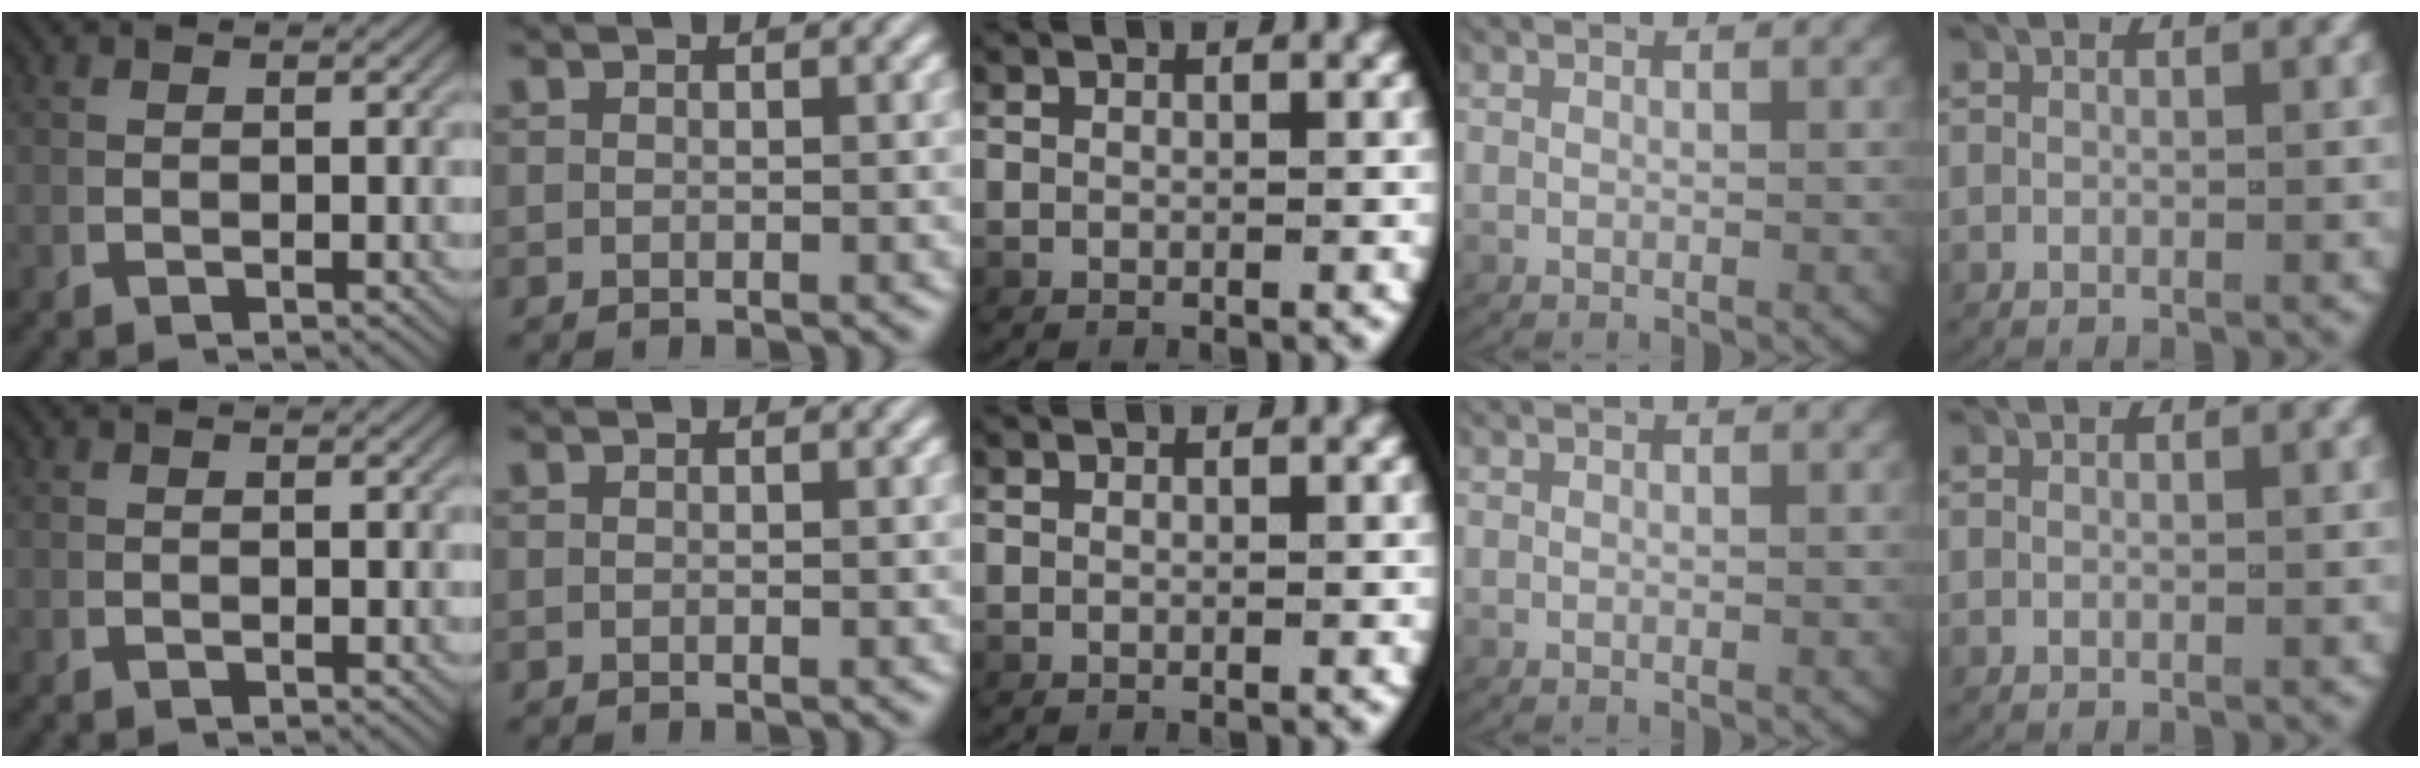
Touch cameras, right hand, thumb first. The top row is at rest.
{}